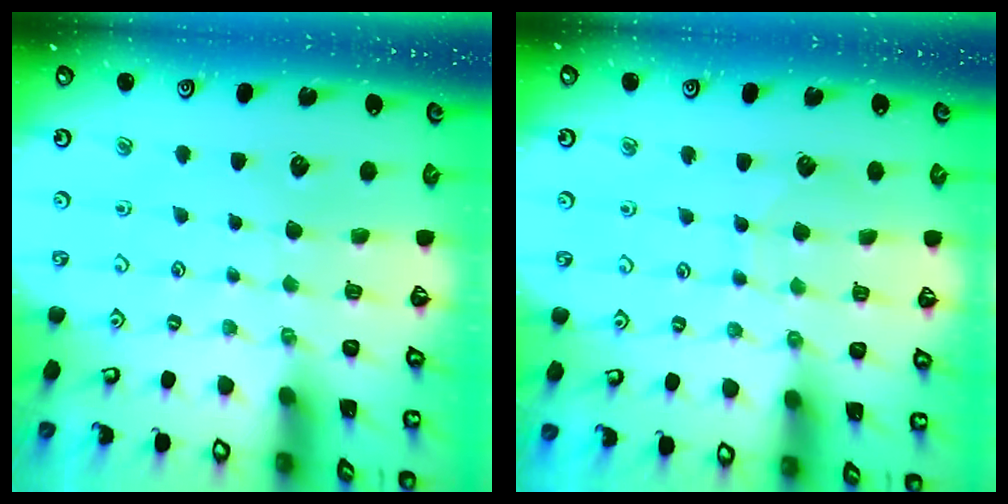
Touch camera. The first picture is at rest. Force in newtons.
{"total": 4.8, "press": 4.8, "slide": 0.5}